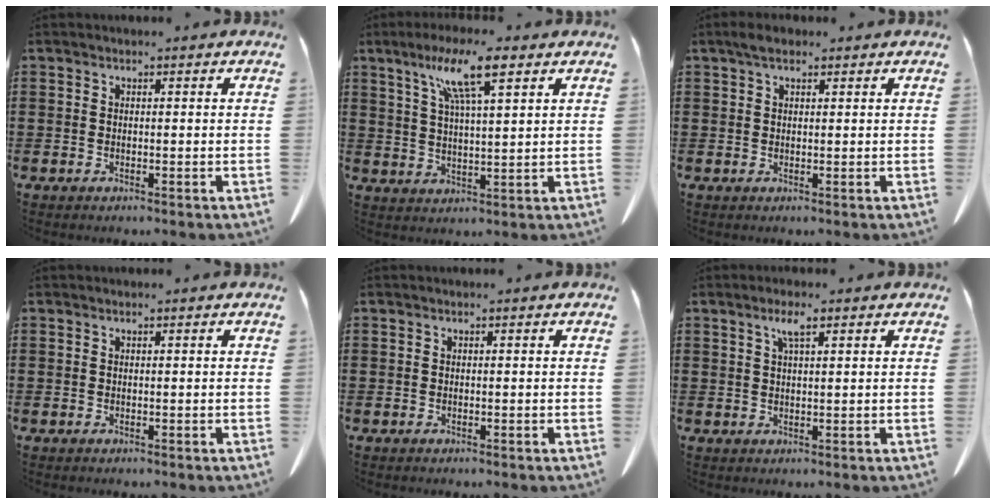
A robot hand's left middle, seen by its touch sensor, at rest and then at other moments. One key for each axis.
{"total": 8.9, "fx": 5.3, "fy": 1.1, "fz": 7.0, "tx": -0.141, "ty": 0.001, "tz": 0.086}
{"total": 2.0, "fx": 1.2, "fy": 0.8, "fz": 1.3, "tx": -0.029, "ty": 0.006, "tz": 0.021}
{"total": 0.0}
{"total": 0.0}
{"total": 3.0, "fx": 1.7, "fy": 0.6, "fz": 2.4, "tx": -0.052, "ty": 0.006, "tz": 0.028}